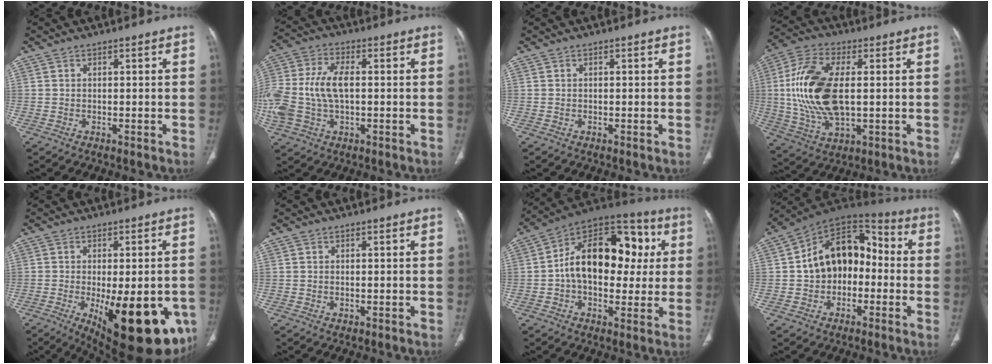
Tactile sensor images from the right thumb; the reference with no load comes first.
{"total": 15.5, "force": [-0.5, 9.4, 12.4], "torque": [-0.299, 0.016, -0.007]}
{"total": 0.0}
{"total": 18.1, "force": [1.1, 9.3, 15.5], "torque": [-0.325, -0.001, 0.025]}
{"total": 22.7, "force": [-7.4, 9.1, 19.5], "torque": [-0.207, -0.020, -0.079]}
{"total": 0.5, "force": [-0.1, 0.4, 0.3], "torque": [-0.008, -0.001, 0.001]}
{"total": 21.6, "force": [2.2, 13.7, 16.6], "torque": [-0.218, 0.034, 0.026]}
{"total": 15.9, "force": [-0.8, 11.3, 11.1], "torque": [-0.134, 0.052, -0.027]}